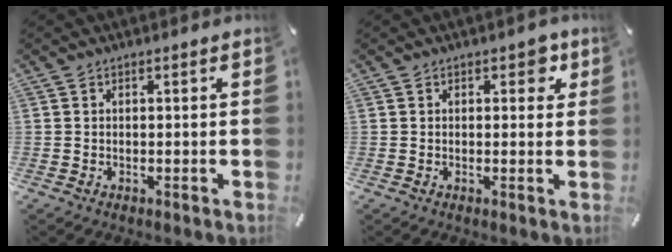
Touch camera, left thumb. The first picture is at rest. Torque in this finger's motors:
{"motor_torque": [0.50, 0.46, -0.15, 0.09, 0.01]}